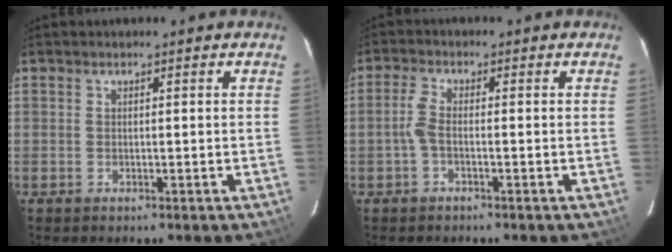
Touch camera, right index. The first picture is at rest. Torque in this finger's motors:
{"motor_torque": [0.71, -0.13, 0.23, 0.08]}